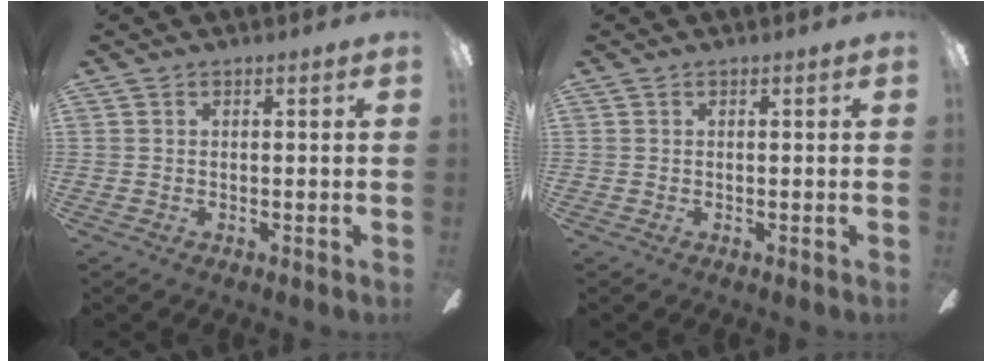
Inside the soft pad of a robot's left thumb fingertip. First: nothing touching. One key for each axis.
{"total": 0.0}